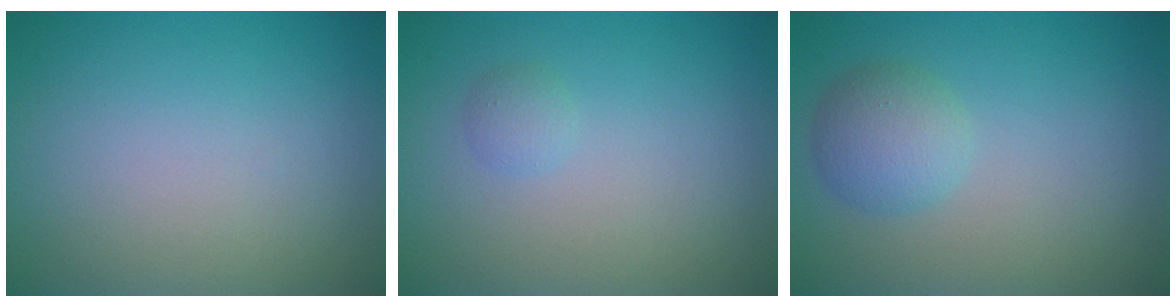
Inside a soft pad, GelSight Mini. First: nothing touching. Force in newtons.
{"total": 0.9, "press": 0.9, "slide": 0.0}
{"total": 2.9, "press": 2.9, "slide": 0.1}